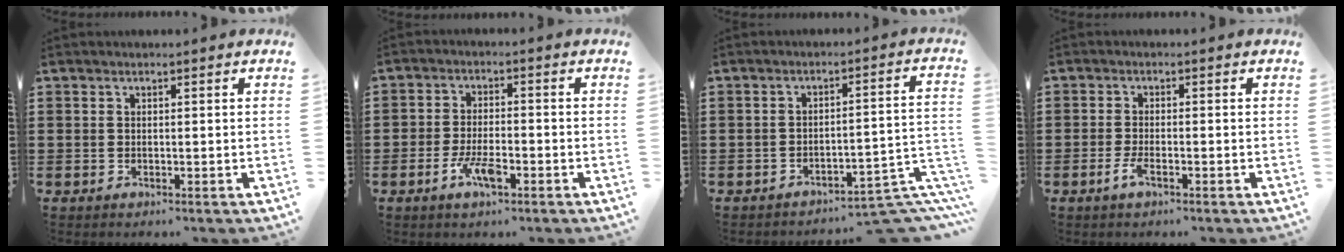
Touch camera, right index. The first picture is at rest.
{"total": 4.7, "force": [-2.5, 1.7, 3.5], "torque": [-0.078, 0.003, -0.050]}
{"total": 5.5, "force": [-4.7, 0.5, 2.7], "torque": [-0.043, -0.003, -0.090]}
{"total": 2.5, "force": [-1.3, 0.5, 2.0], "torque": [-0.056, -0.009, -0.031]}